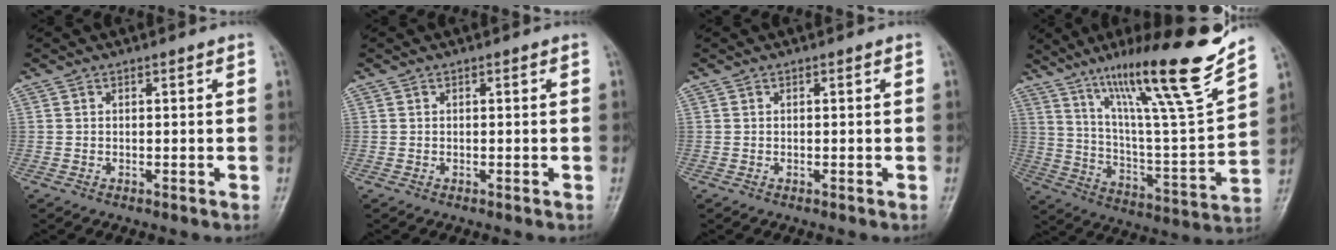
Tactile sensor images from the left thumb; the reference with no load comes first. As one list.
[{"total": 0.0}, {"total": 0.0}, {"total": 23.9, "force": [16.5, 1.6, 17.2], "torque": [-0.245, -0.073, 0.280]}]